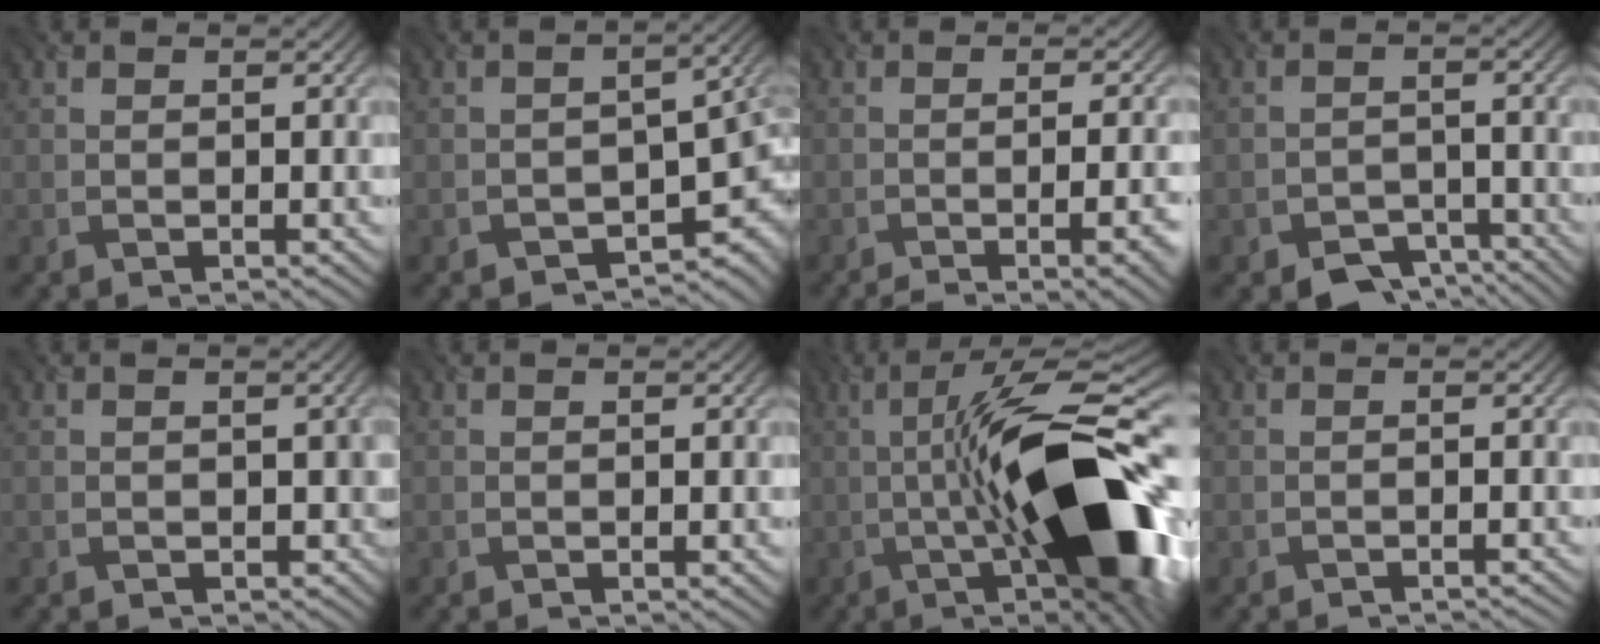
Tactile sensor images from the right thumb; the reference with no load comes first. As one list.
[{"total": 8.0, "force": [-3.2, 4.8, 5.6], "torque": [-0.057, -0.028, -0.039]}, {"total": 8.3, "force": [-3.8, 2.1, 7.0], "torque": [-0.094, -0.001, -0.052]}, {"total": 4.8, "force": [-3.6, 2.5, 2.0], "torque": [-0.030, -0.009, -0.060]}, {"total": 1.5, "force": [-0.7, 1.2, 0.6], "torque": [-0.012, -0.006, -0.008]}, {"total": 0.7, "force": [-0.4, 0.1, 0.6], "torque": [-0.008, 0.002, -0.006]}, {"total": 18.5, "force": [-2.6, 4.7, 17.7], "torque": [-0.257, 0.023, -0.035]}, {"total": 1.5, "force": [-1.3, 0.1, 0.7], "torque": [-0.004, 0.004, -0.025]}]